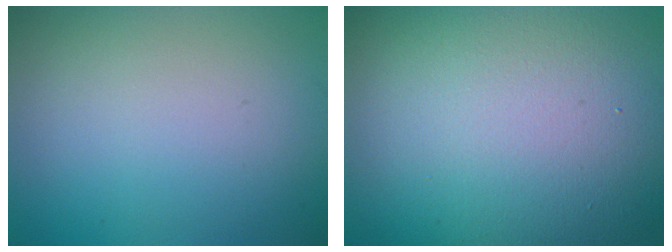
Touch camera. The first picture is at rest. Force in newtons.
{"total": 20.3, "press": 20.2, "slide": 1.3}